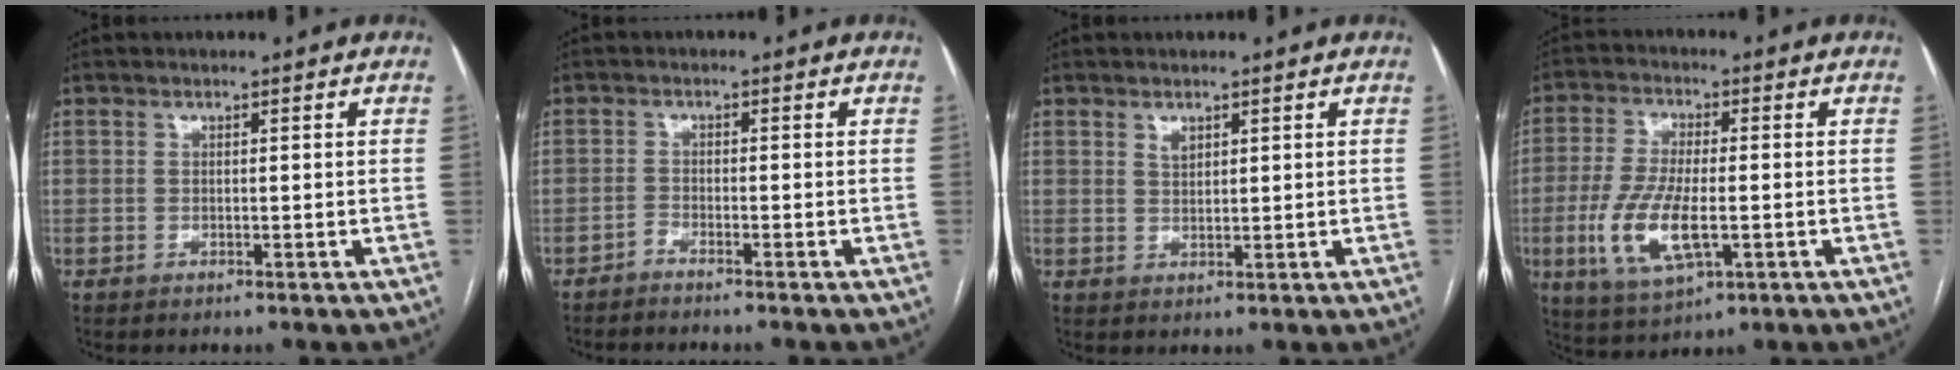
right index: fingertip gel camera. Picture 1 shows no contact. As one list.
[{"total": 2.2, "force": [-2.0, -0.4, 0.8], "torque": [-0.008, 0.003, -0.033]}, {"total": 1.6, "force": [1.0, 0.9, 0.9], "torque": [-0.017, 0.000, 0.022]}, {"total": 10.7, "force": [-2.5, 3.6, 9.8], "torque": [-0.211, -0.010, -0.040]}]